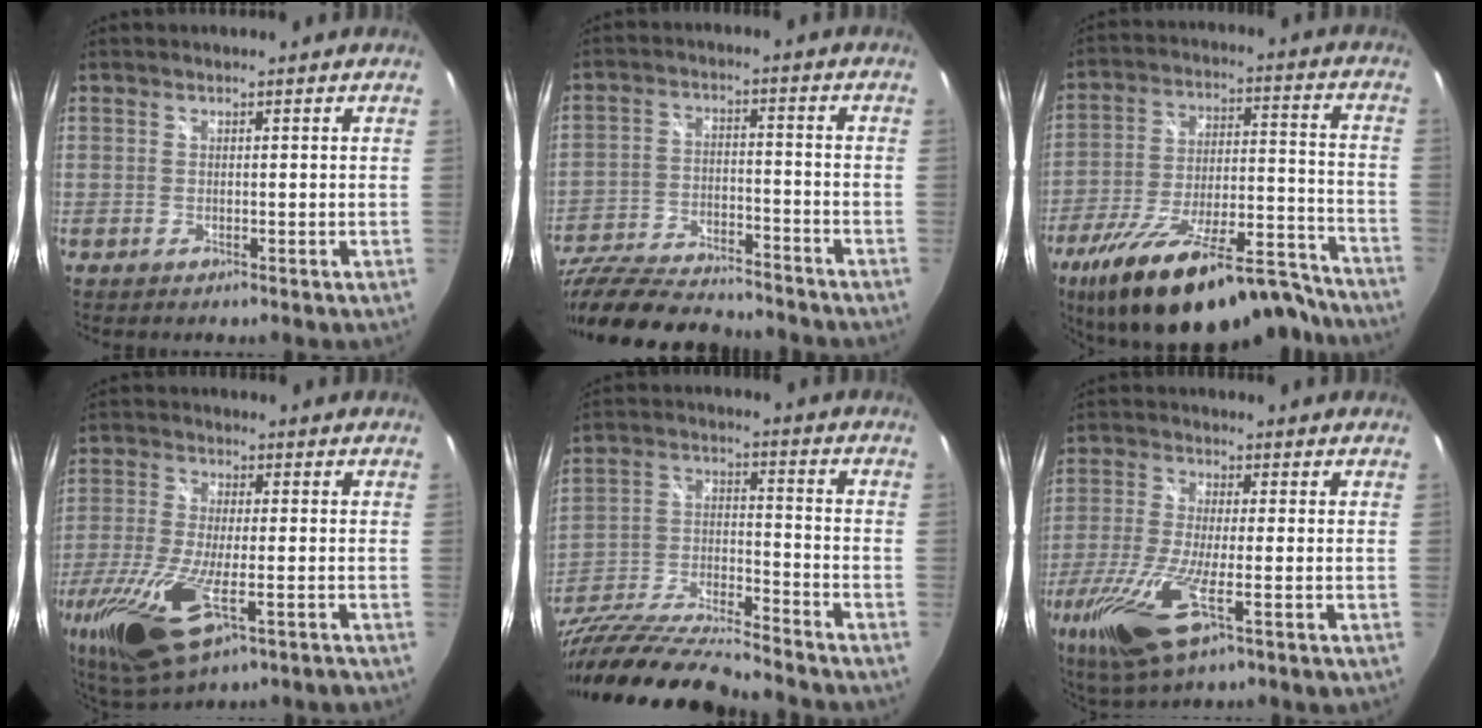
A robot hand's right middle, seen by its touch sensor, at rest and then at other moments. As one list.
[{"total": 23.0, "force": [-19.4, 6.0, 10.7], "torque": [-0.222, -0.040, -0.312]}, {"total": 27.9, "force": [-22.4, 8.0, 14.7], "torque": [-0.254, -0.024, -0.325]}, {"total": 18.5, "force": [-8.2, 6.8, 15.1], "torque": [-0.332, -0.064, -0.143]}, {"total": 20.1, "force": [-17.2, 2.1, 10.3], "torque": [-0.200, -0.031, -0.302]}, {"total": 15.1, "force": [-6.8, 4.1, 12.9], "torque": [-0.281, -0.047, -0.129]}]